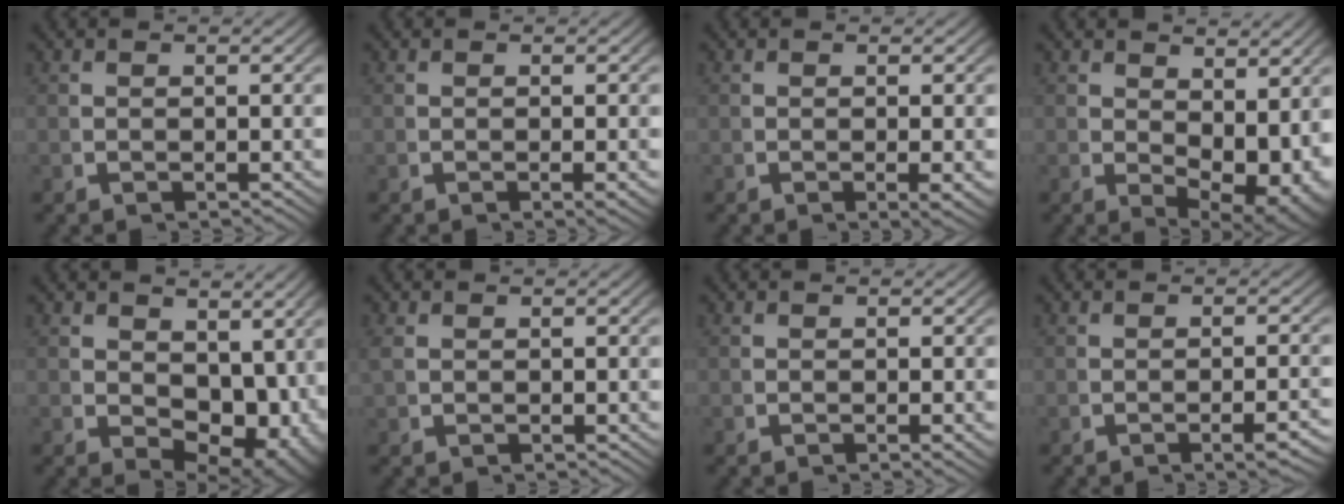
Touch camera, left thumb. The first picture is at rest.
{"total": 1.2, "force": [-0.2, 0.2, 1.1], "torque": [-0.017, 0.002, -0.003]}
{"total": 1.5, "force": [-0.1, 0.3, 1.5], "torque": [-0.022, -0.002, -0.002]}
{"total": 6.0, "force": [0.9, 3.5, 4.8], "torque": [-0.079, -0.031, 0.035]}
{"total": 7.4, "force": [0.2, 4.7, 5.7], "torque": [-0.090, -0.042, 0.031]}
{"total": 0.6, "force": [0.4, 0.4, 0.3], "torque": [-0.013, -0.004, 0.016]}
{"total": 0.8, "force": [-0.1, 0.1, 0.8], "torque": [-0.011, 0.002, -0.002]}
{"total": 1.9, "force": [-1.0, 0.2, 1.7], "torque": [-0.027, 0.006, -0.017]}